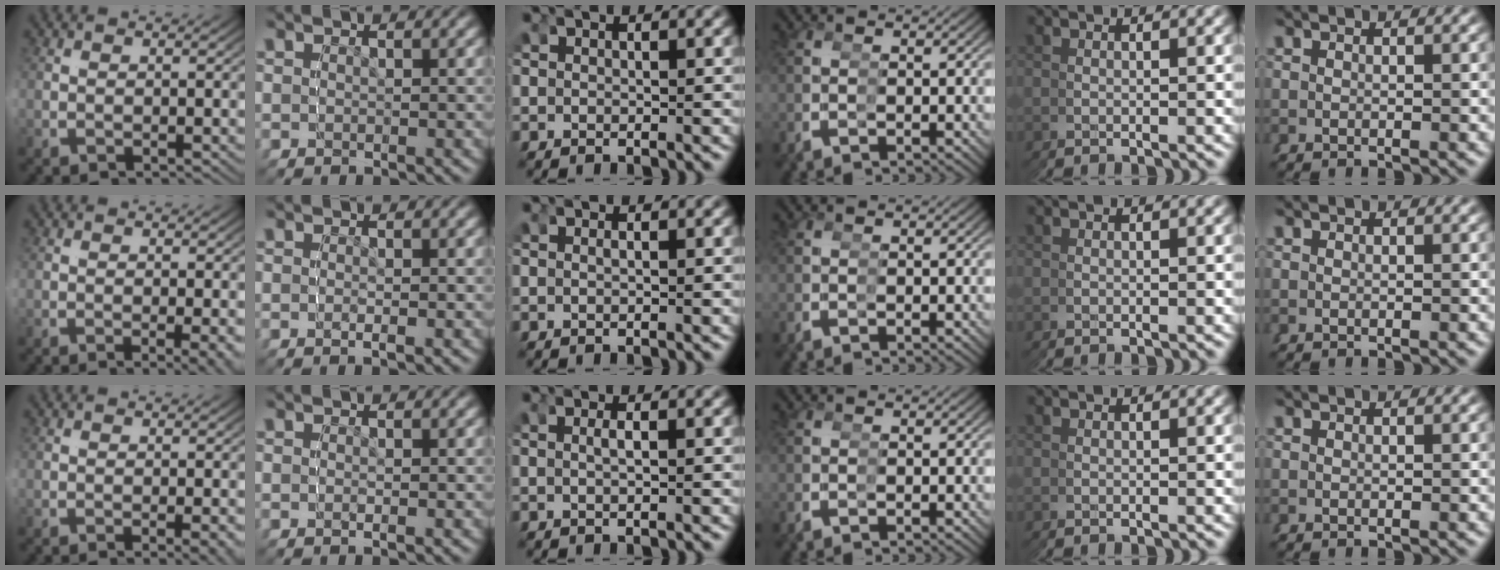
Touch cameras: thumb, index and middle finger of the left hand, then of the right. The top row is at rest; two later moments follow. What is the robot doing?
{"motion": "grasp_and_lifting", "object": "condiment"}